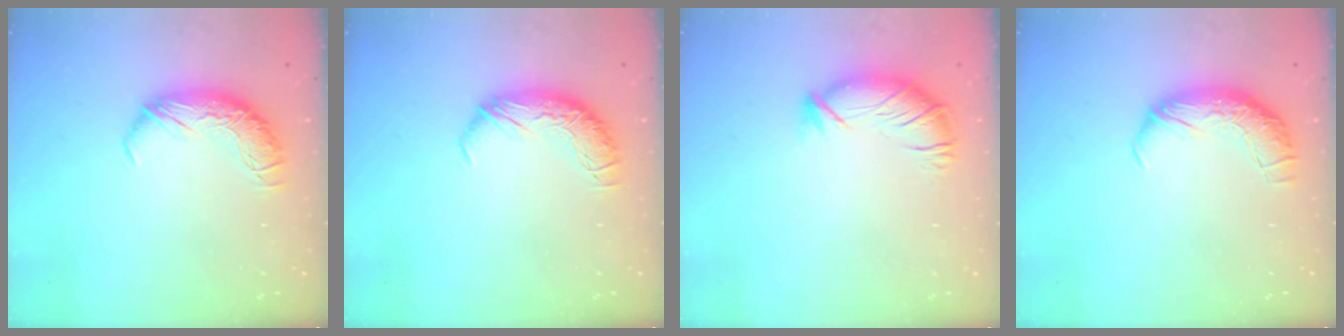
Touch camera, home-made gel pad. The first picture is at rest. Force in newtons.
{"total": 0.0}
{"total": 2.8, "press": 2.0, "slide": 2.0}
{"total": 2.3, "press": 1.0, "slide": 2.1}